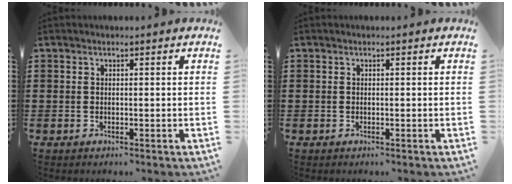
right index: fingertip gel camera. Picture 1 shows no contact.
{"total": 0.0}